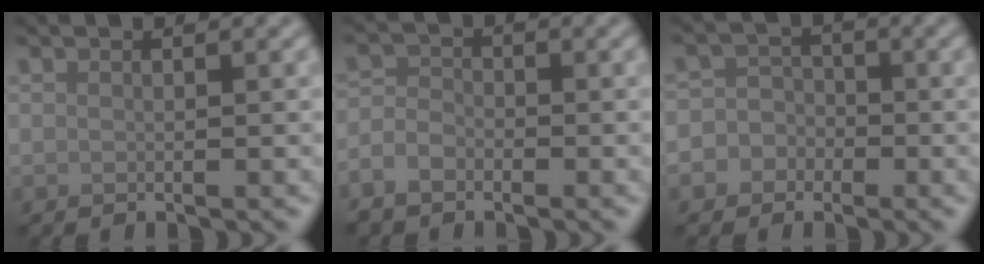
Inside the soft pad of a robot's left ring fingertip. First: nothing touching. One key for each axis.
{"total": 2.5, "fx": -1.7, "fy": 1.6, "fz": 1.0, "tx": -0.019, "ty": 0.001, "tz": -0.044}
{"total": 5.1, "fx": -1.9, "fy": 4.7, "fz": 0.8, "tx": 0.010, "ty": 0.012, "tz": -0.059}